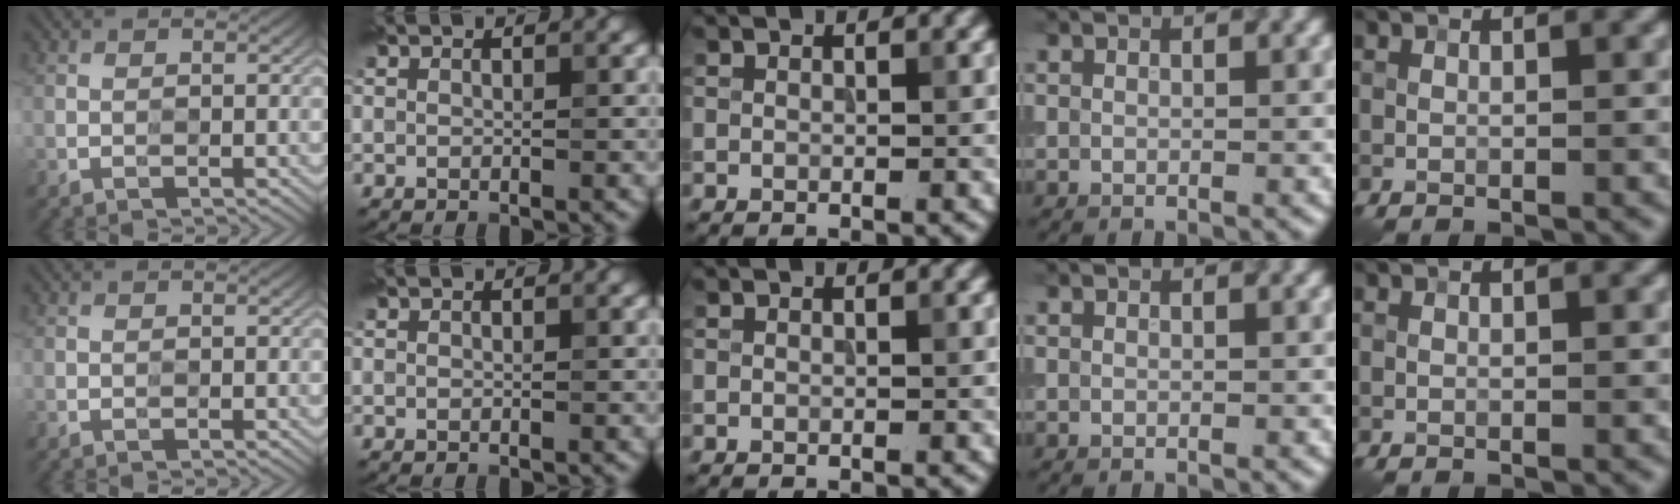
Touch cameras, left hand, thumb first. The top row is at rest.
{}